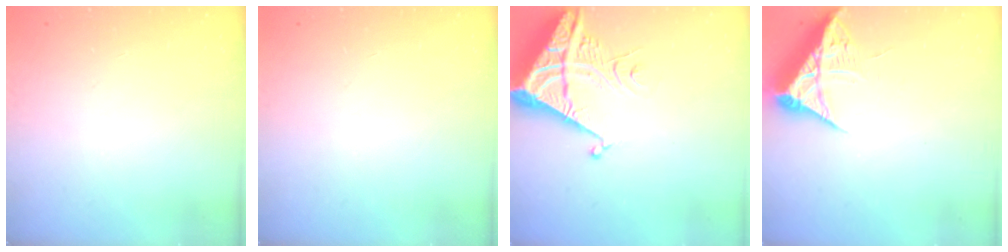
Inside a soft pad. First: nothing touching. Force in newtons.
{"total": 0.0}
{"total": 8.5, "press": 8.4, "slide": 0.9}
{"total": 8.1, "press": 8.0, "slide": 0.8}